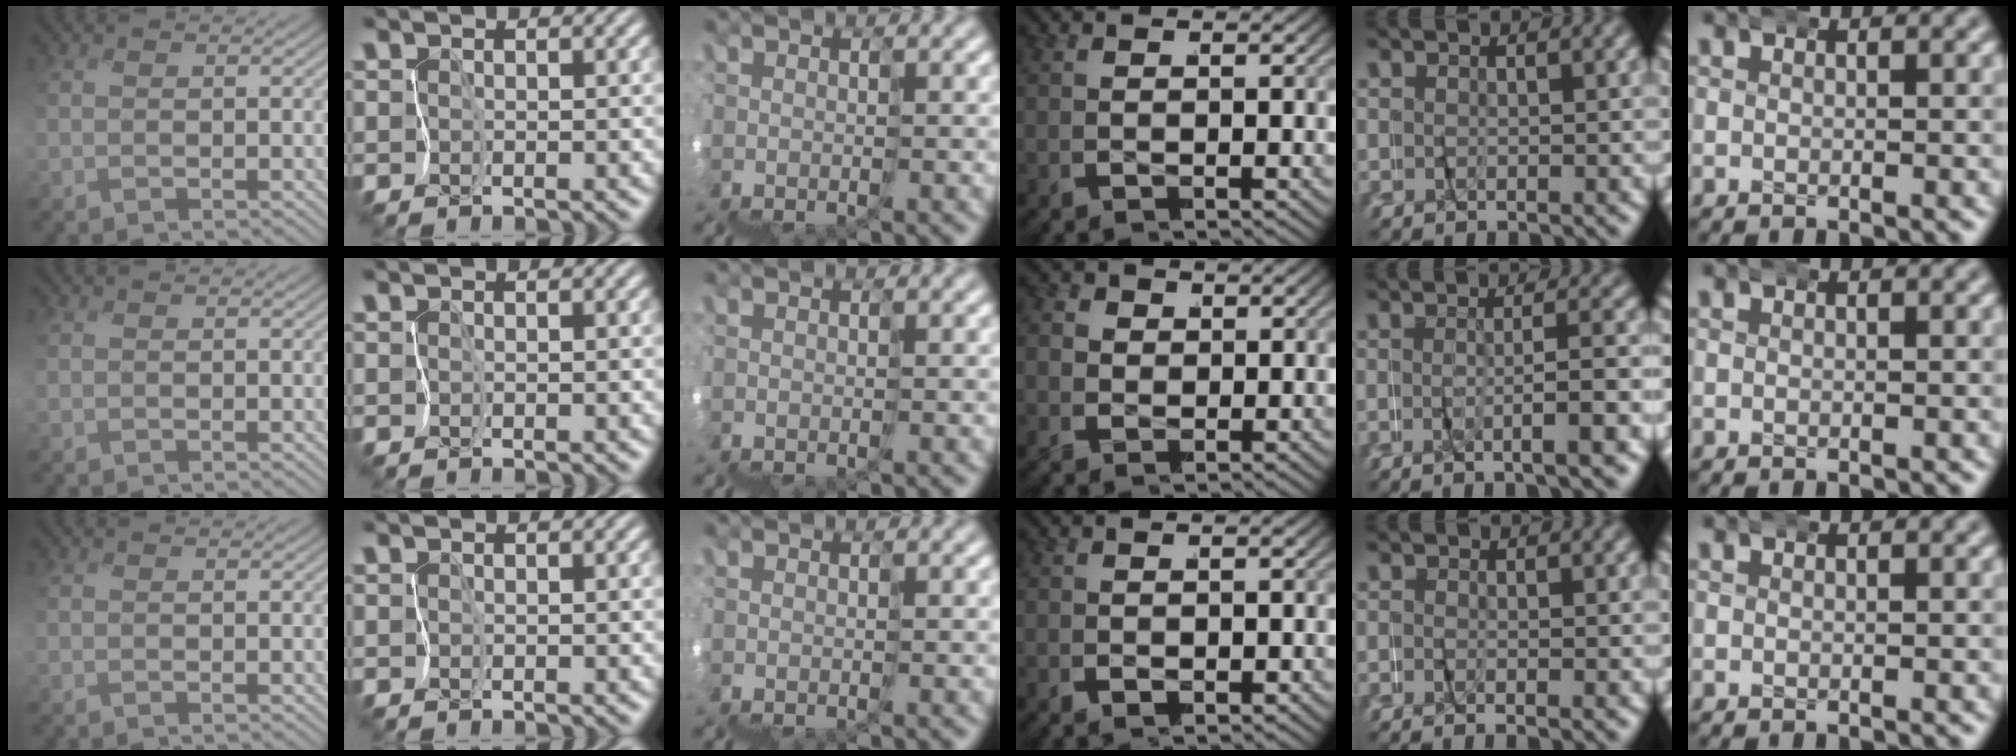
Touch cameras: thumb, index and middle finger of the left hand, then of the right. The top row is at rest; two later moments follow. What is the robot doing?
{"motion": "wrap", "object": "netting"}